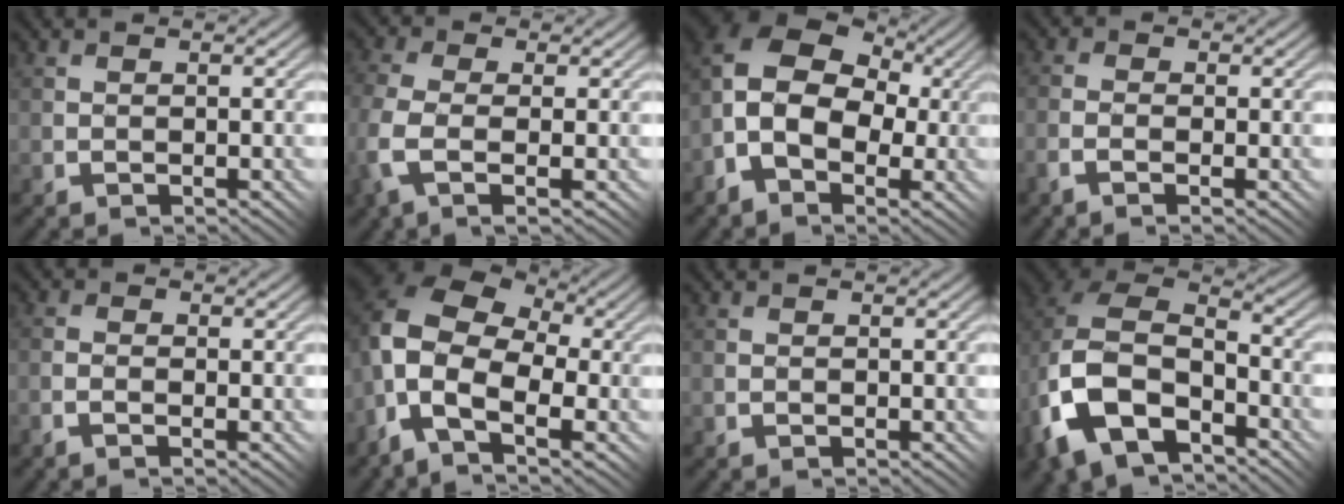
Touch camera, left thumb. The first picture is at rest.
{"total": 6.8, "force": [-1.8, 3.7, 5.4], "torque": [-0.165, -0.011, -0.042]}
{"total": 11.4, "force": [-1.2, 8.0, 8.0], "torque": [-0.148, -0.001, -0.031]}
{"total": 2.8, "force": [-1.3, 1.2, 2.1], "torque": [-0.048, -0.001, -0.034]}
{"total": 1.7, "force": [-1.0, 0.8, 1.2], "torque": [-0.022, 0.001, -0.025]}
{"total": 12.5, "force": [-2.7, 8.1, 9.1], "torque": [-0.206, -0.012, -0.051]}
{"total": 0.0}
{"total": 14.7, "force": [-6.1, 9.6, 9.3], "torque": [-0.223, -0.044, -0.105]}